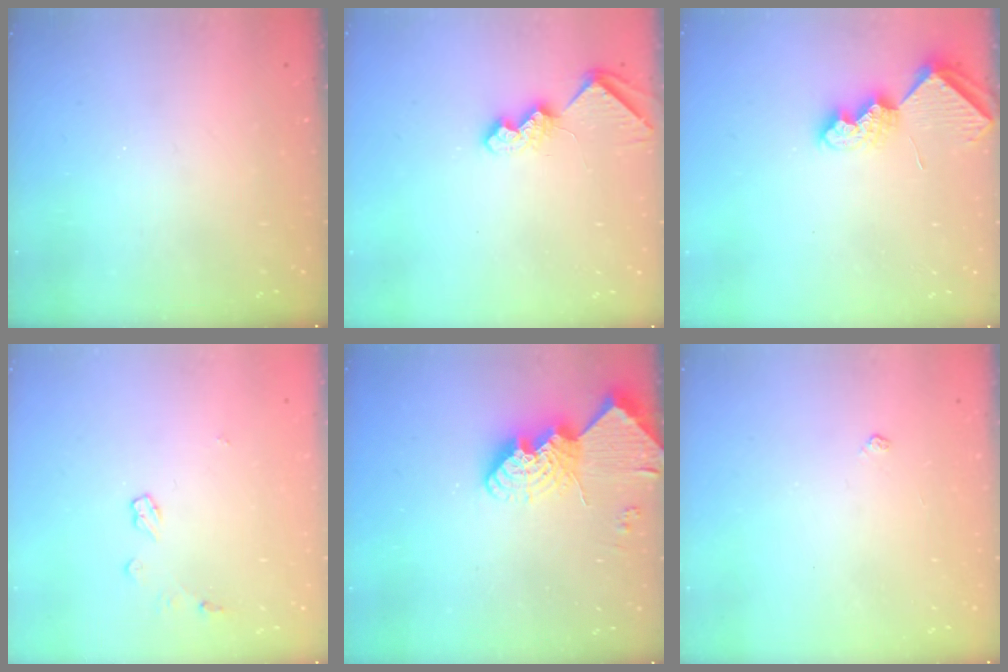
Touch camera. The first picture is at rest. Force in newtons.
{"total": 6.8, "press": 6.8, "slide": 0.8}
{"total": 7.1, "press": 7.0, "slide": 0.7}
{"total": 4.4, "press": 4.4, "slide": 0.5}
{"total": 12.9, "press": 12.9, "slide": 1.3}
{"total": 3.3, "press": 3.2, "slide": 0.5}